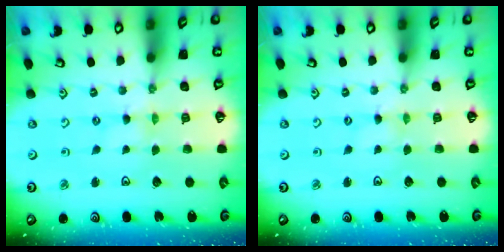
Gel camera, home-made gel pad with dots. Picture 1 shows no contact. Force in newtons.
{"total": 0.0}